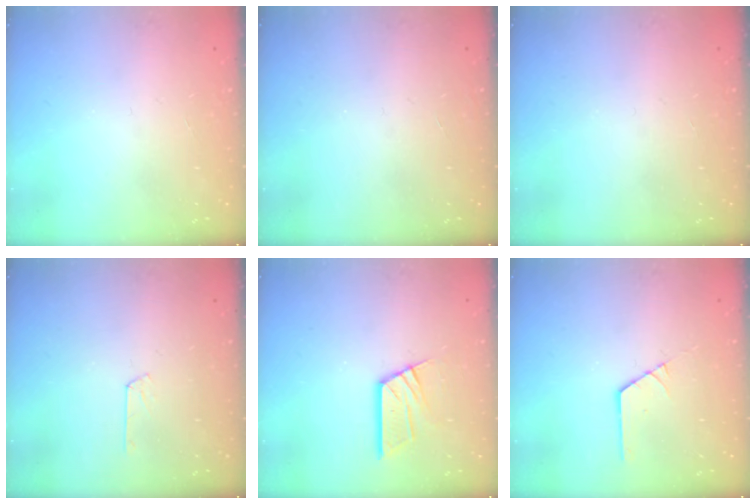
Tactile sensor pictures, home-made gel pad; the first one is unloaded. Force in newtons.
{"total": 0.0}
{"total": 0.0}
{"total": 2.9, "press": 2.9, "slide": 0.3}
{"total": 9.7, "press": 9.6, "slide": 0.8}
{"total": 1.4, "press": 1.4, "slide": 0.2}